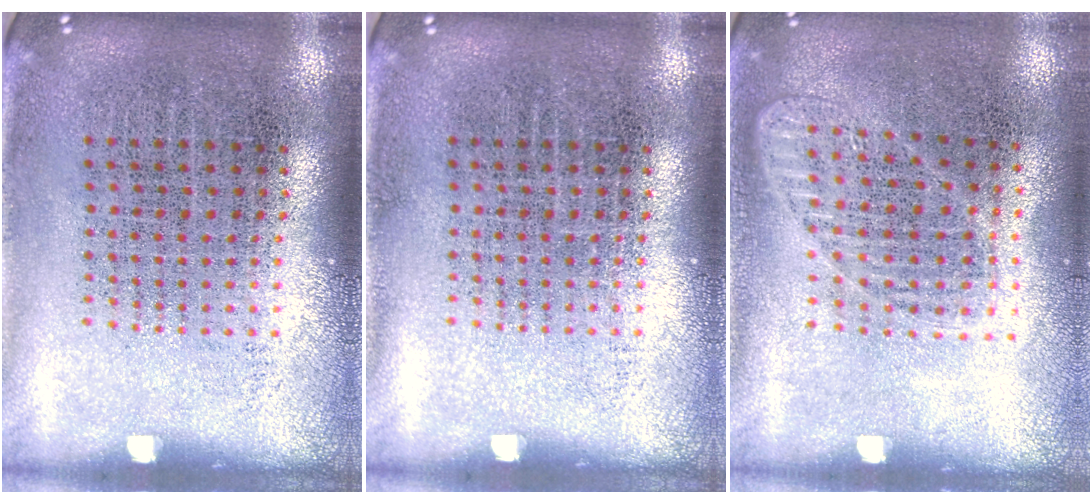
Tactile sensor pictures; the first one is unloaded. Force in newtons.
{"total": 0.0}
{"total": 1.2, "press": 1.1, "slide": 0.3}